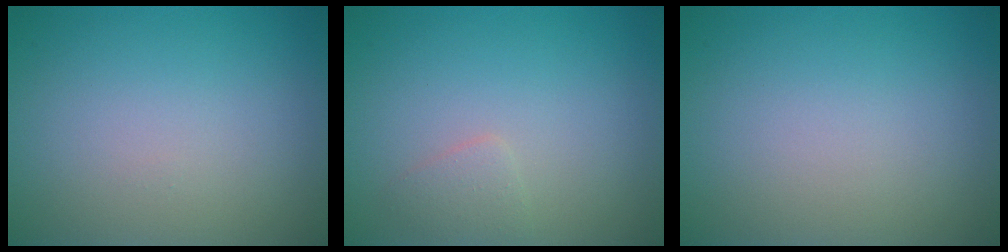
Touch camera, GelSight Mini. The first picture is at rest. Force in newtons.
{"total": 1.1, "press": 1.1, "slide": 0.0}
{"total": 0.0}